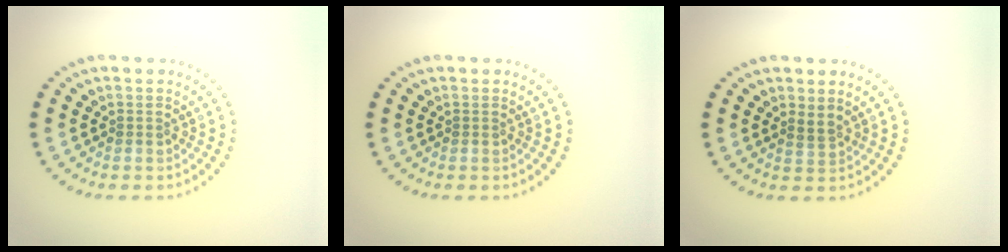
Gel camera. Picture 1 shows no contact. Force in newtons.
{"total": 0.0}
{"total": 1.3, "press": 1.0, "slide": 0.9}